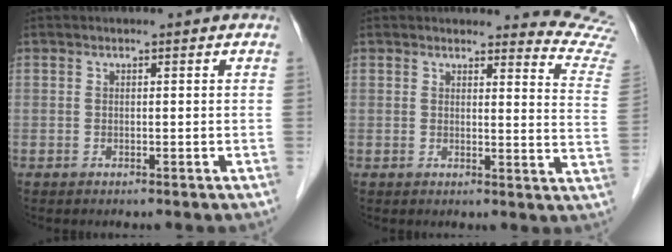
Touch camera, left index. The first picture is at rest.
{"total": 10.3, "force": [10.2, -0.4, -0.2], "torque": [0.021, -0.120, 0.077]}